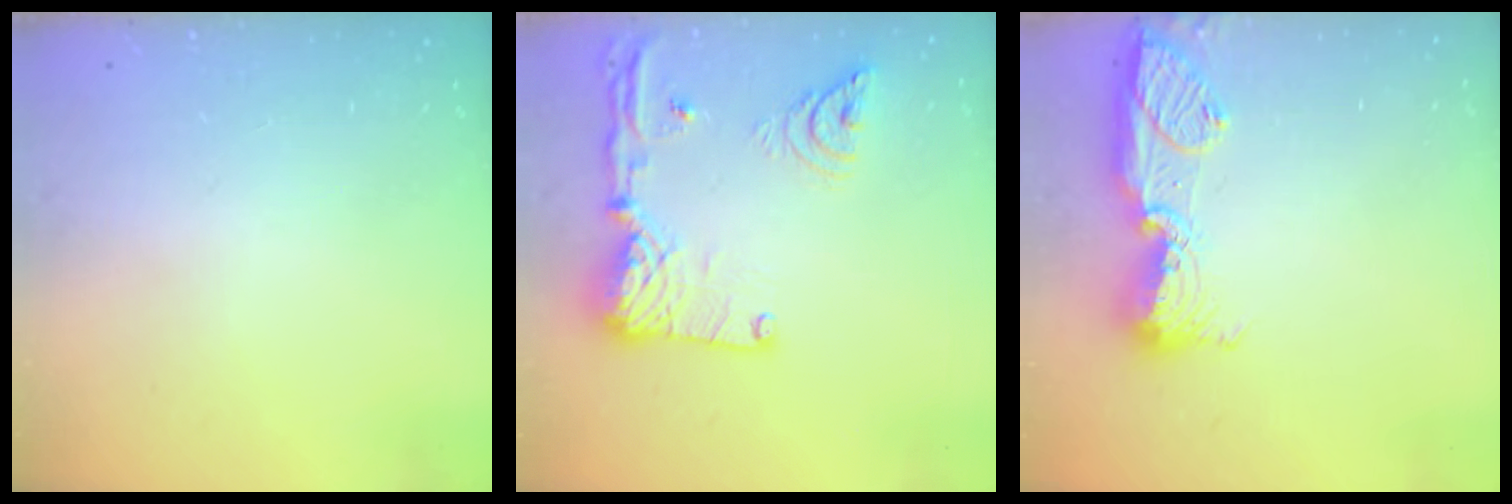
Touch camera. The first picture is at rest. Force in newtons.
{"total": 20.1, "press": 19.9, "slide": 3.0}
{"total": 14.9, "press": 13.8, "slide": 5.6}